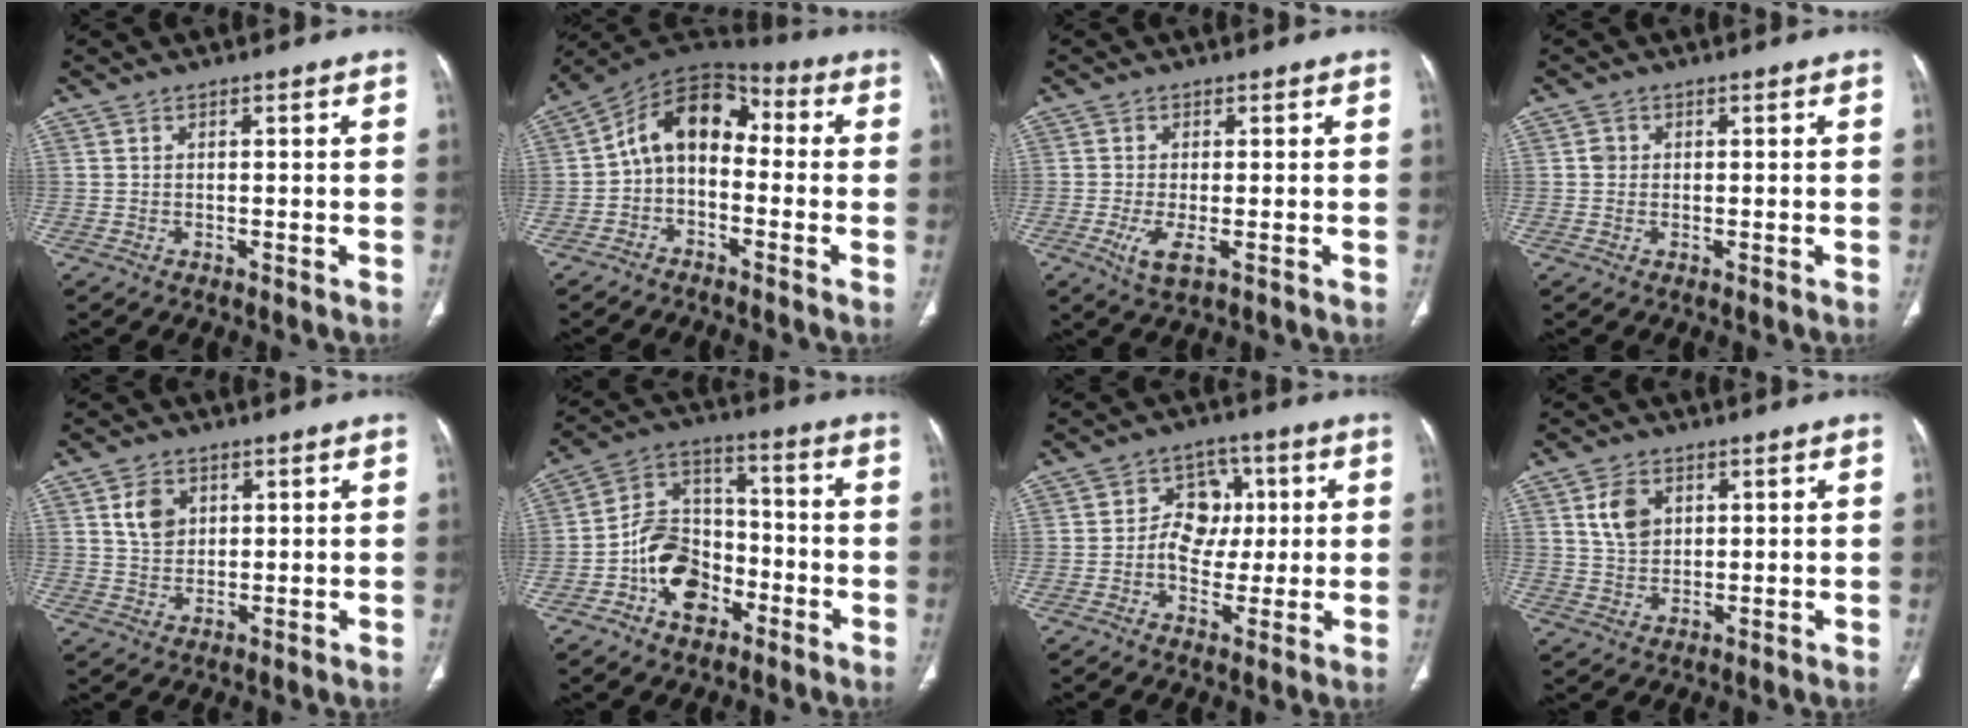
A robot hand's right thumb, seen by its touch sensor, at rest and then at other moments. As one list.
[{"total": 11.4, "force": [-1.0, 7.7, 8.3], "torque": [-0.118, 0.057, -0.036]}, {"total": 4.3, "force": [-1.4, 1.3, 3.8], "torque": [-0.083, -0.012, -0.024]}, {"total": 1.4, "force": [0.2, 1.3, 0.5], "torque": [-0.004, 0.003, 0.003]}, {"total": 5.2, "force": [2.0, 3.9, 2.9], "torque": [-0.036, -0.011, 0.039]}, {"total": 13.2, "force": [-5.4, 9.2, 7.7], "torque": [-0.100, 0.048, -0.100]}, {"total": 8.6, "force": [0.2, 7.0, 5.1], "torque": [-0.031, 0.014, -0.003]}, {"total": 5.9, "force": [2.2, 4.1, 3.6], "torque": [-0.051, -0.010, 0.045]}]